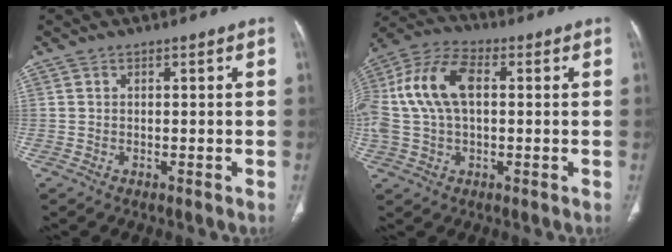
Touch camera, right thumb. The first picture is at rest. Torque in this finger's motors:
{"motor_torque": [1.96, 1.96, 1.42, 0.37, 0.34]}